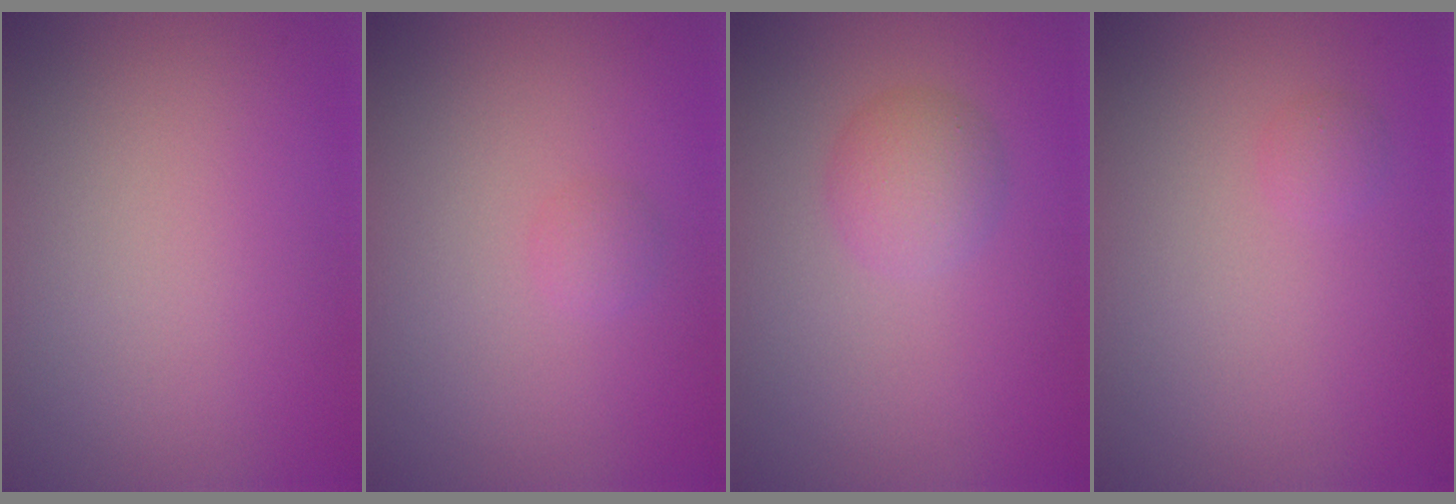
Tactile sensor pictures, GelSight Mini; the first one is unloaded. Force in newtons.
{"total": 0.8, "press": 0.8, "slide": 0.1}
{"total": 2.6, "press": 2.6, "slide": 0.1}
{"total": 0.7, "press": 0.7, "slide": 0.1}